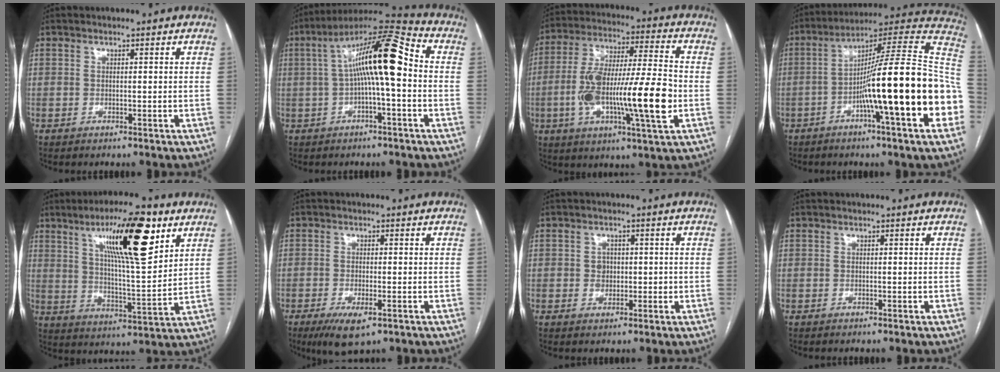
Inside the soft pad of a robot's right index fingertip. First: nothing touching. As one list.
[{"total": 13.9, "force": [0.7, 2.1, 13.7], "torque": [-0.235, 0.045, 0.006]}, {"total": 19.3, "force": [-3.9, 2.7, 18.8], "torque": [-0.338, 0.005, -0.063]}, {"total": 25.9, "force": [-5.4, 0.8, 25.3], "torque": [-0.292, 0.016, -0.093]}, {"total": 16.5, "force": [8.5, 2.6, 14.0], "torque": [-0.230, 0.003, 0.138]}, {"total": 5.6, "force": [-2.9, 1.8, 4.5], "torque": [-0.080, -0.012, -0.042]}, {"total": 2.6, "force": [0.0, 2.3, 1.2], "torque": [-0.012, 0.004, 0.003]}, {"total": 0.0}]